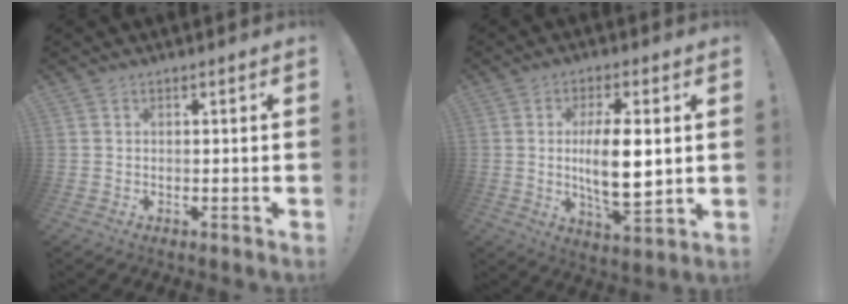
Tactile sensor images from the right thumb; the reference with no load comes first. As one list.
[{"total": 12.3, "force": [1.0, 4.4, 11.4], "torque": [-0.205, -0.017, 0.009]}]